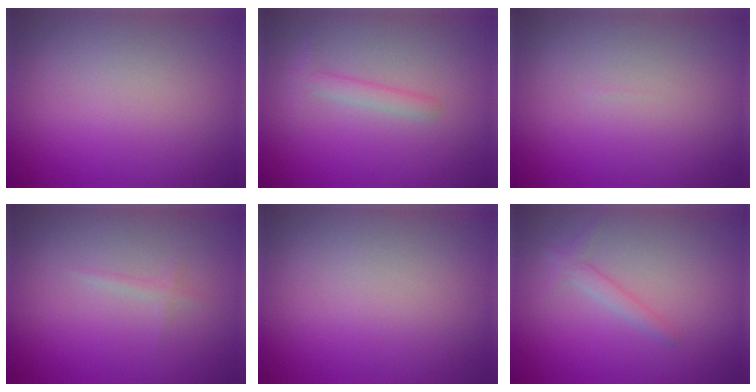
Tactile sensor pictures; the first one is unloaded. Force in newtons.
{"total": 1.8, "press": 1.8, "slide": 0.2}
{"total": 0.0}
{"total": 0.7, "press": 0.7, "slide": 0.1}
{"total": 0.0}
{"total": 1.4, "press": 1.4, "slide": 0.1}